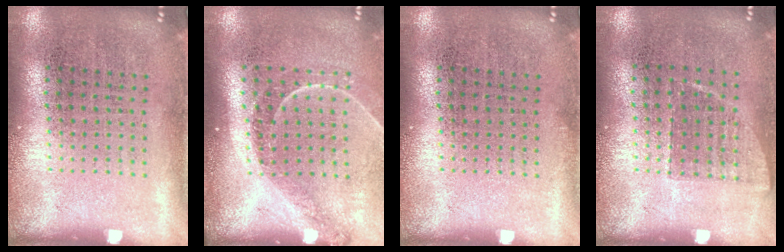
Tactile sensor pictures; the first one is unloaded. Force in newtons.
{"total": 1.3, "press": 1.3, "slide": 0.2}
{"total": 0.0}
{"total": 0.7, "press": 0.7, "slide": 0.2}